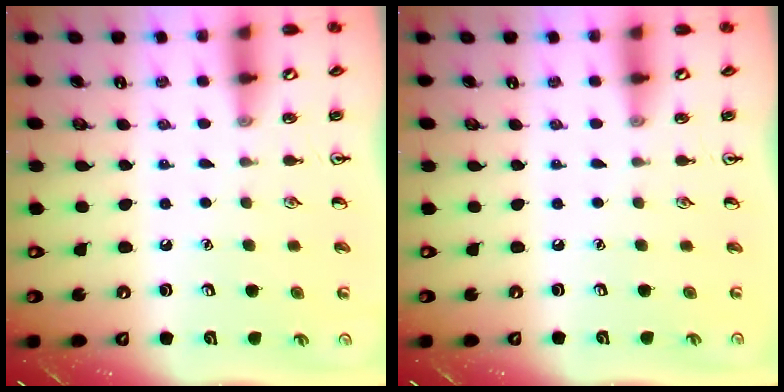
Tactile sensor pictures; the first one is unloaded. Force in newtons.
{"total": 0.0}